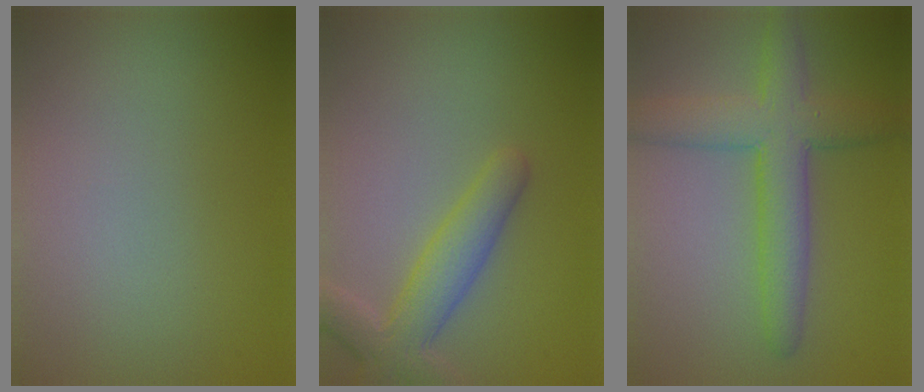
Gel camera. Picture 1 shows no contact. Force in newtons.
{"total": 4.3, "press": 4.3, "slide": 0.3}
{"total": 6.1, "press": 6.1, "slide": 0.2}